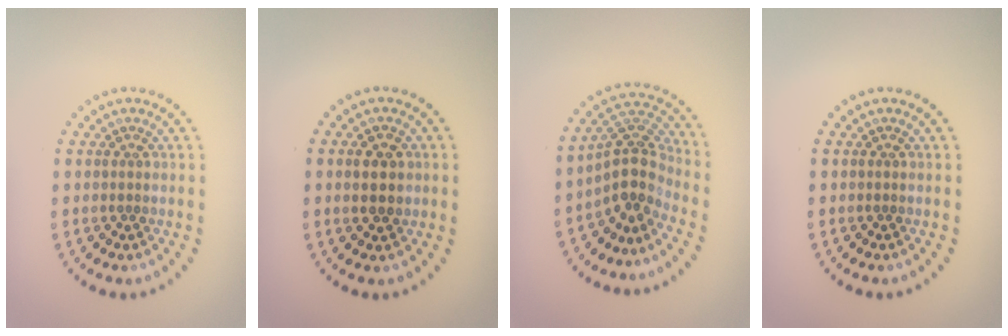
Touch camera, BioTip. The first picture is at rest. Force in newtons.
{"total": 2.7, "press": 2.7, "slide": 0.5}
{"total": 4.1, "press": 3.1, "slide": 2.7}
{"total": 0.0}